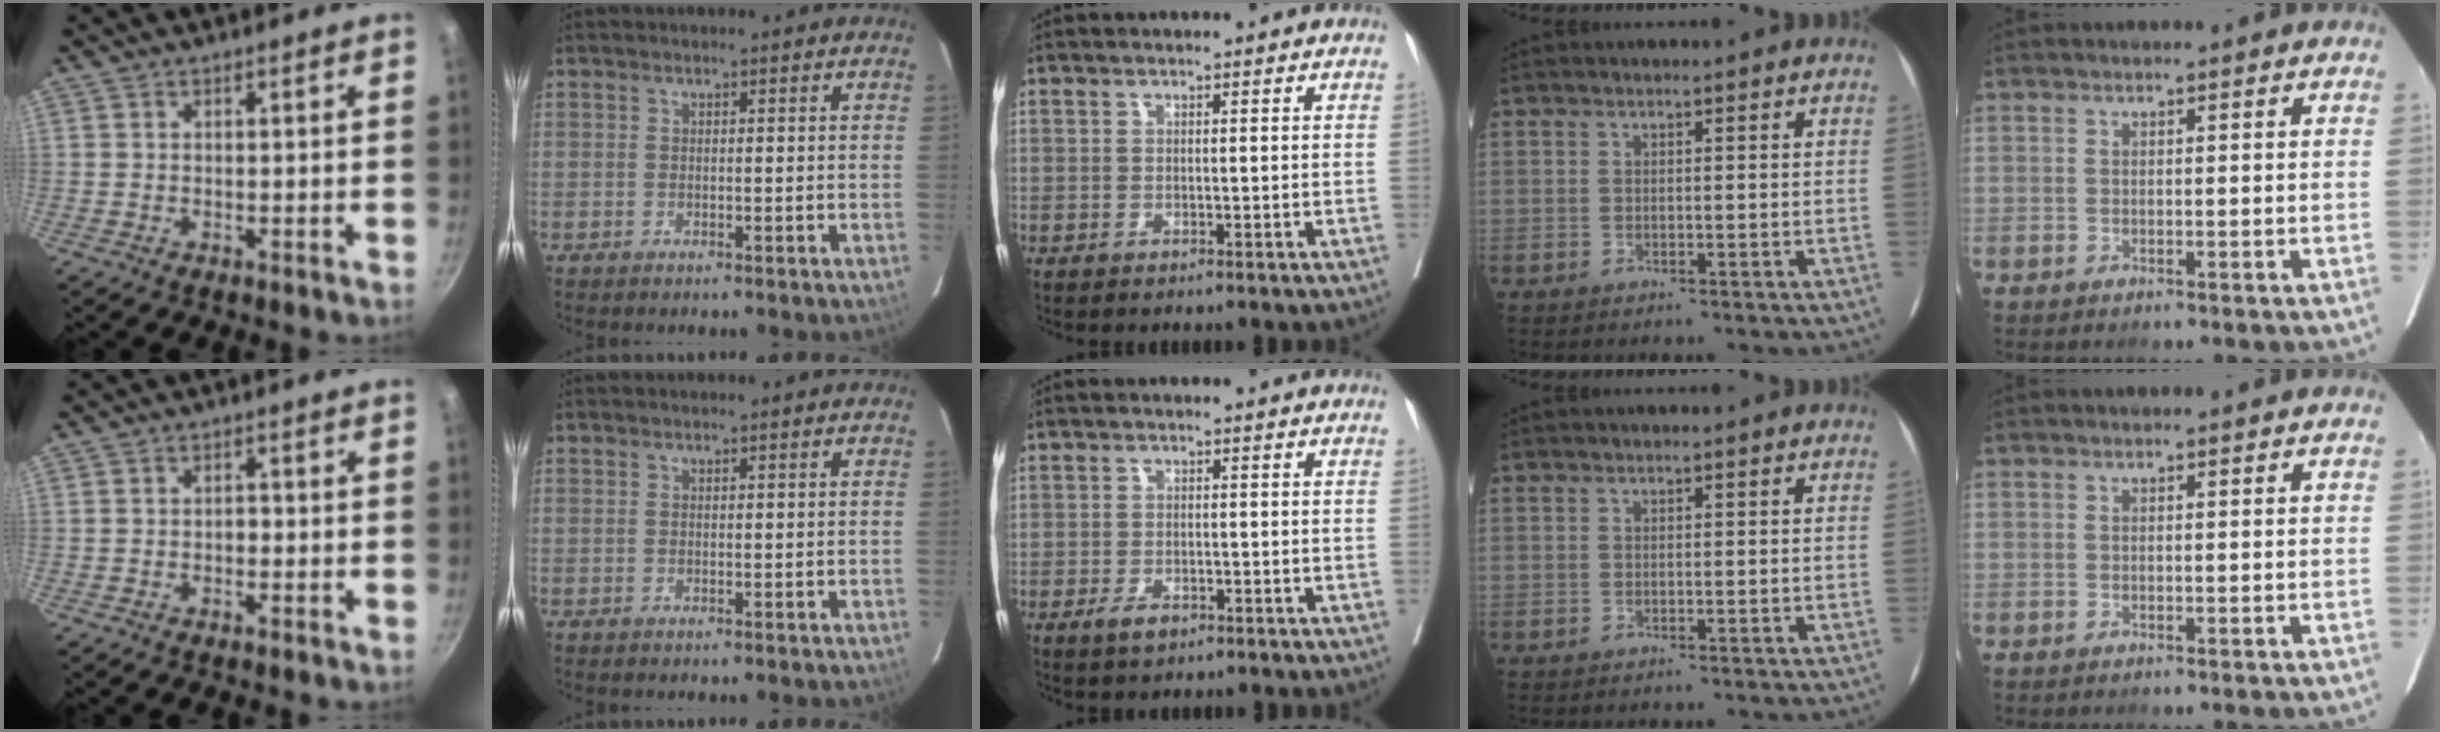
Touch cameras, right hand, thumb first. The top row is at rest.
{"thumb": {"total": 1.3, "force": [-0.4, 0.9, 0.8], "torque": [-0.006, 0.004, -0.009]}, "middle": {"total": 2.4, "force": [-1.5, 1.1, 1.6], "torque": [-0.029, 0.000, -0.021]}}